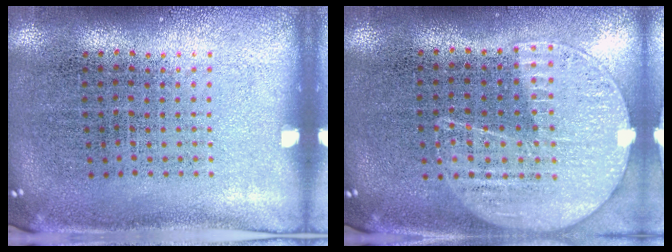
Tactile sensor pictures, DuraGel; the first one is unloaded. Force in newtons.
{"total": 1.1, "press": 1.1, "slide": 0.4}